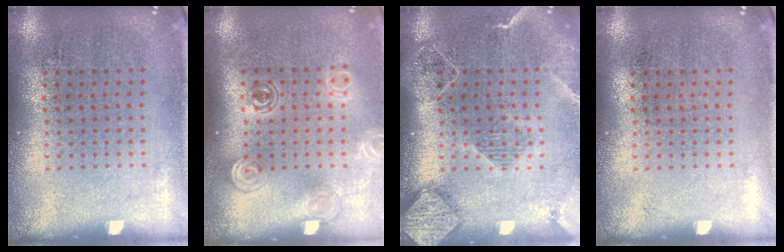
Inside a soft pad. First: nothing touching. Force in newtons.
{"total": 1.4, "press": 1.2, "slide": 0.7}
{"total": 2.3, "press": 2.0, "slide": 1.1}
{"total": 0.0}